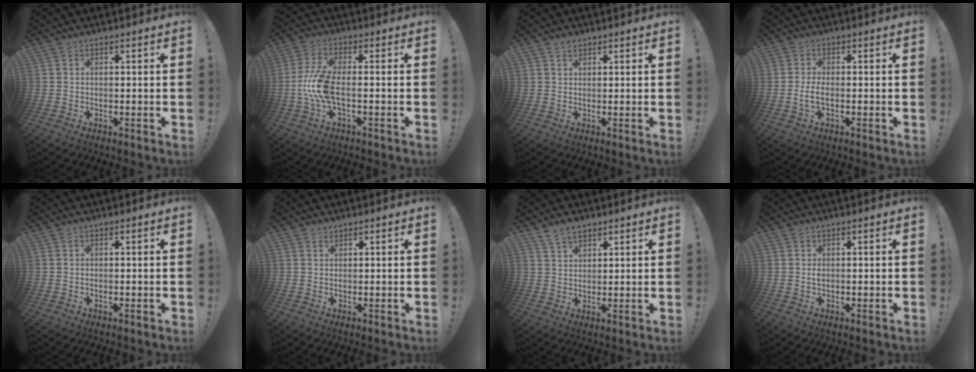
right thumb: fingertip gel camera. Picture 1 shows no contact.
{"total": 10.3, "force": [-1.9, 3.6, 9.5], "torque": [-0.192, -0.006, -0.033]}
{"total": 1.5, "force": [1.2, 0.8, 0.4], "torque": [0.000, -0.005, 0.021]}
{"total": 3.7, "force": [-1.0, 1.4, 3.3], "torque": [-0.069, 0.000, -0.019]}
{"total": 0.0}
{"total": 1.0, "force": [0.9, 0.4, 0.0], "torque": [0.009, -0.005, 0.016]}
{"total": 5.0, "force": [3.8, 2.7, 1.9], "torque": [-0.033, -0.016, 0.071]}
{"total": 1.1, "force": [0.0, 0.6, 1.0], "torque": [-0.011, -0.001, -0.003]}